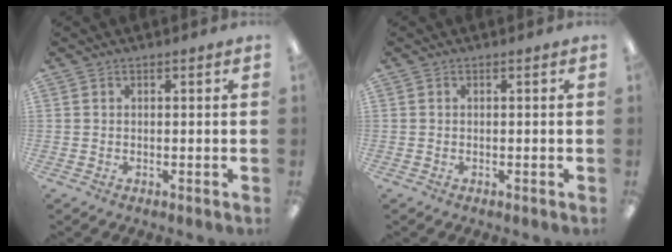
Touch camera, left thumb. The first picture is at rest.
{"total": 0.0}